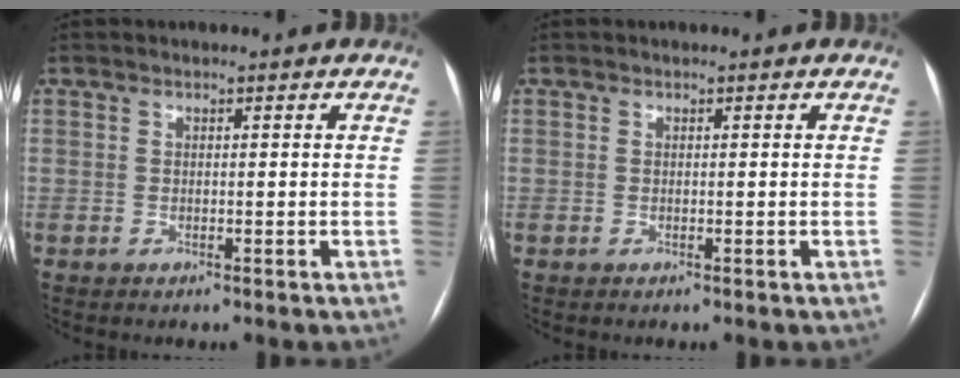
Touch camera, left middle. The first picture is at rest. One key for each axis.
{"total": 0.0}